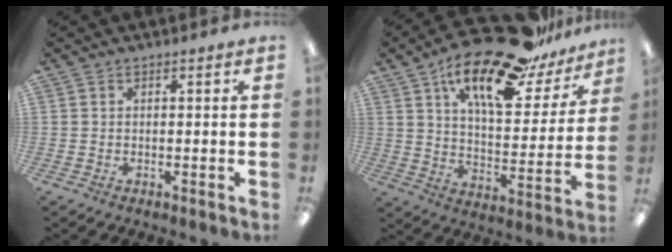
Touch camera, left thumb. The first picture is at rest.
{"total": 23.3, "force": [16.4, 7.8, 14.6], "torque": [-0.236, -0.101, 0.273]}